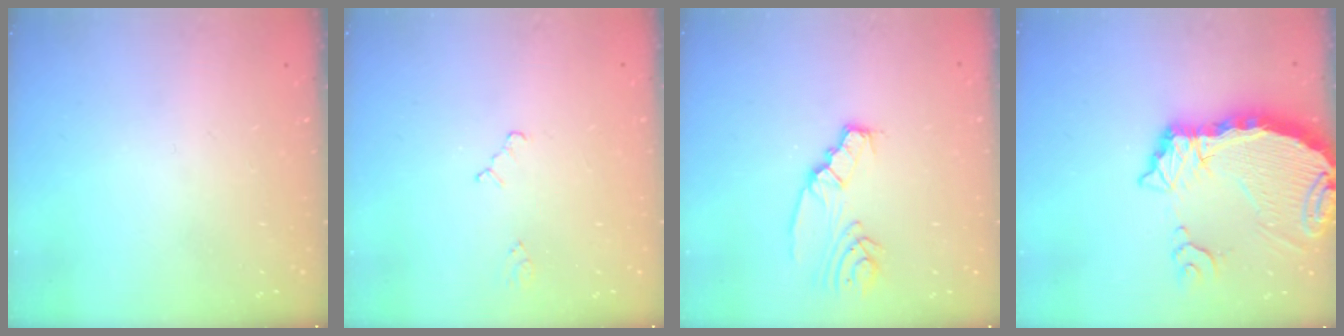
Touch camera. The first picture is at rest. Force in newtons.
{"total": 1.5, "press": 1.5, "slide": 0.3}
{"total": 5.6, "press": 5.6, "slide": 0.4}
{"total": 11.0, "press": 10.9, "slide": 1.2}